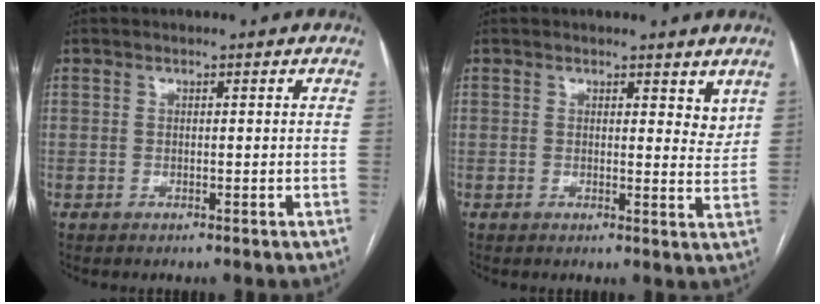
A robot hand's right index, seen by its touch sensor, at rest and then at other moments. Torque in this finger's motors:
{"motor_torque": [-0.14, 0.21, 0.08, 0.00]}